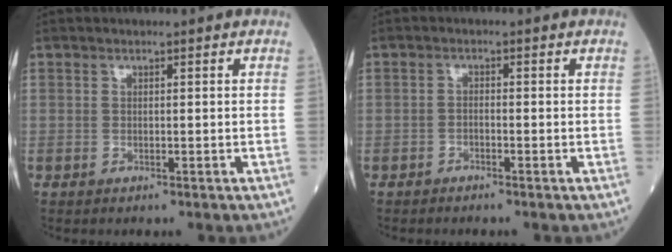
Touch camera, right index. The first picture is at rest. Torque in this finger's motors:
{"motor_torque": [0.01, -0.04, -0.03, -0.01]}